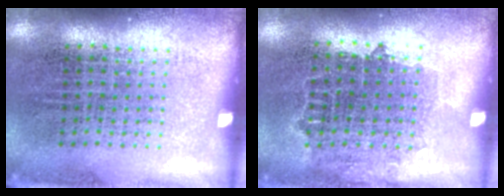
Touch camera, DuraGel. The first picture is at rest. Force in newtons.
{"total": 0.8, "press": 0.7, "slide": 0.3}